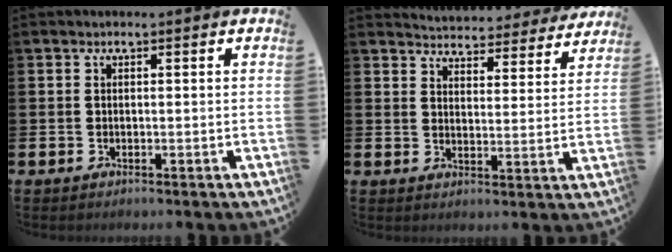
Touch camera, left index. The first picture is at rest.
{"total": 4.8, "force": [4.8, 0.7, -0.1], "torque": [-0.006, -0.043, 0.080]}